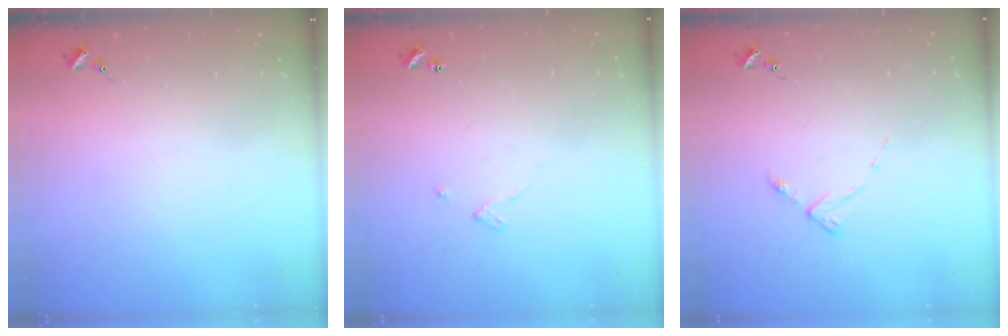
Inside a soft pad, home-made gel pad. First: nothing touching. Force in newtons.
{"total": 2.6, "press": 2.6, "slide": 0.2}
{"total": 2.7, "press": 2.7, "slide": 0.4}